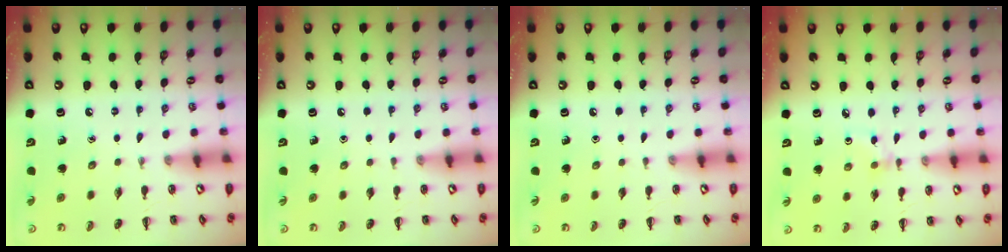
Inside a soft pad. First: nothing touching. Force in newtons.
{"total": 0.0}
{"total": 0.0}
{"total": 2.9, "press": 2.8, "slide": 0.8}